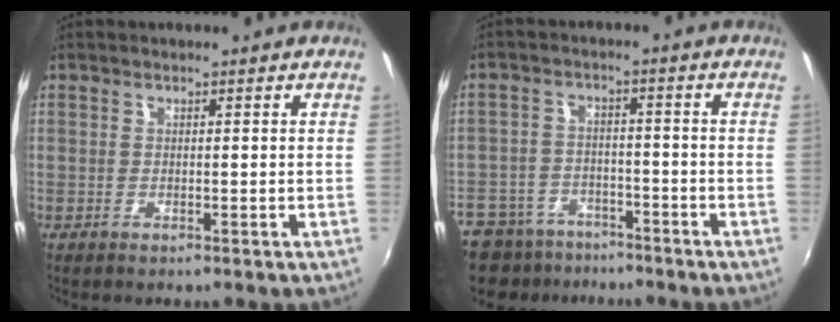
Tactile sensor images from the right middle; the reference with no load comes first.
{"total": 14.5, "force": [-10.6, 8.5, 5.0], "torque": [-0.158, -0.006, -0.166]}